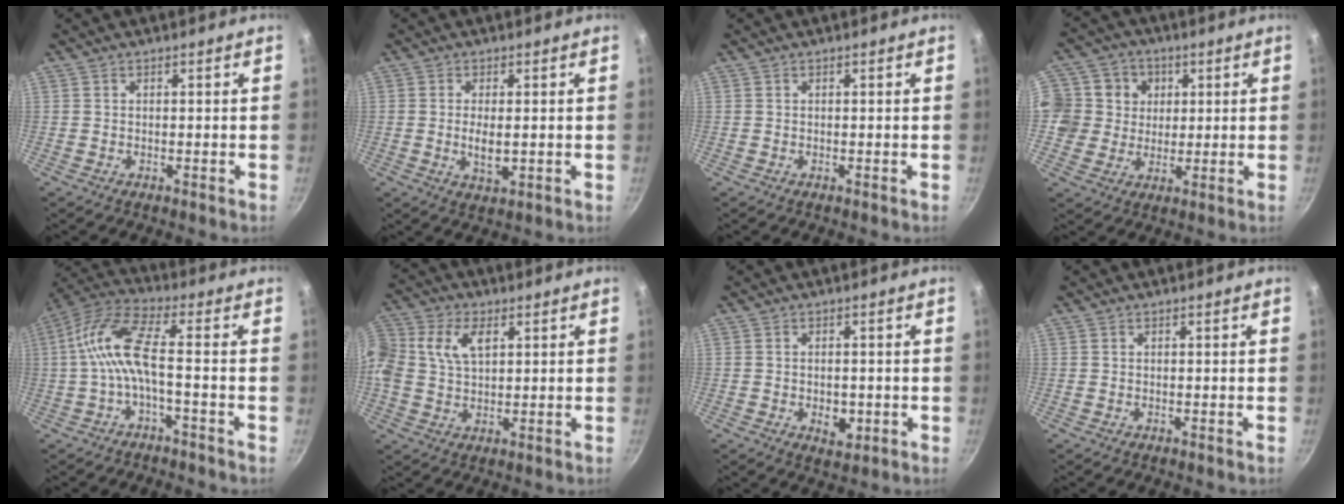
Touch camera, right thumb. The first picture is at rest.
{"total": 4.9, "force": [-0.1, 2.0, 4.5], "torque": [-0.090, -0.009, -0.001]}
{"total": 0.0}
{"total": 10.9, "force": [2.3, 10.1, 3.2], "torque": [-0.025, 0.006, 0.028]}
{"total": 10.1, "force": [-1.6, 2.7, 9.6], "torque": [-0.220, 0.035, -0.043]}
{"total": 13.8, "force": [3.8, 9.6, 9.1], "torque": [-0.201, 0.030, 0.062]}
{"total": 4.3, "force": [-0.9, 2.7, 3.2], "torque": [-0.039, 0.000, -0.009]}
{"total": 0.0}